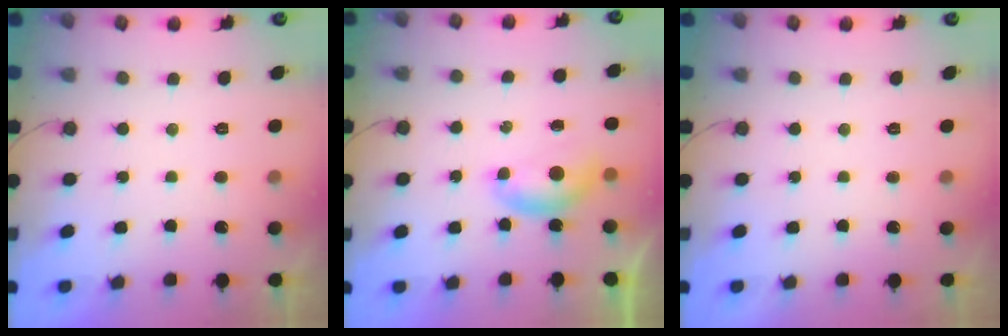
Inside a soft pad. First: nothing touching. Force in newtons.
{"total": 5.5, "press": 5.4, "slide": 0.8}
{"total": 0.0}